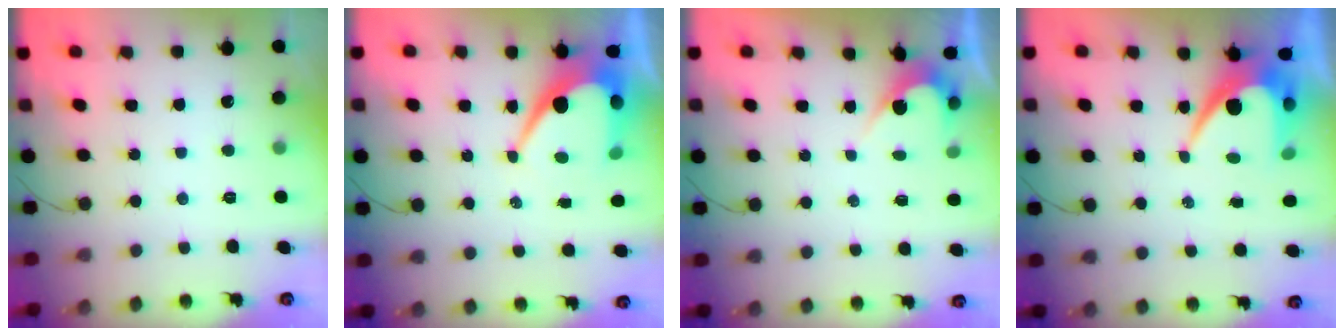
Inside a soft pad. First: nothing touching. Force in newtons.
{"total": 11.7, "press": 11.7, "slide": 0.8}
{"total": 2.4, "press": 2.4, "slide": 0.1}
{"total": 10.4, "press": 10.4, "slide": 0.5}